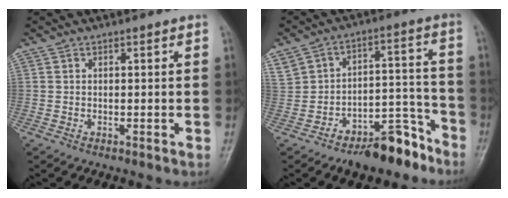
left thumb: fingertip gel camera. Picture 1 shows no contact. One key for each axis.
{"total": 12.5, "fx": -7.7, "fy": 7.2, "fz": 6.7, "tx": -0.061, "ty": 0.095, "tz": -0.115}